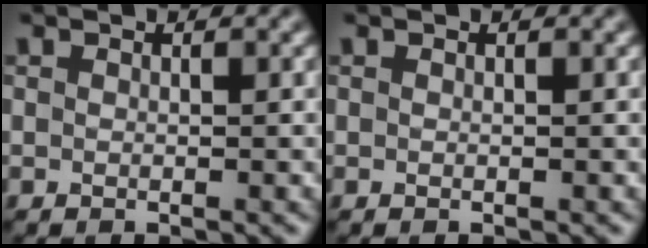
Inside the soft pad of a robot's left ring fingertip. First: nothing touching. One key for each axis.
{"total": 0.0}